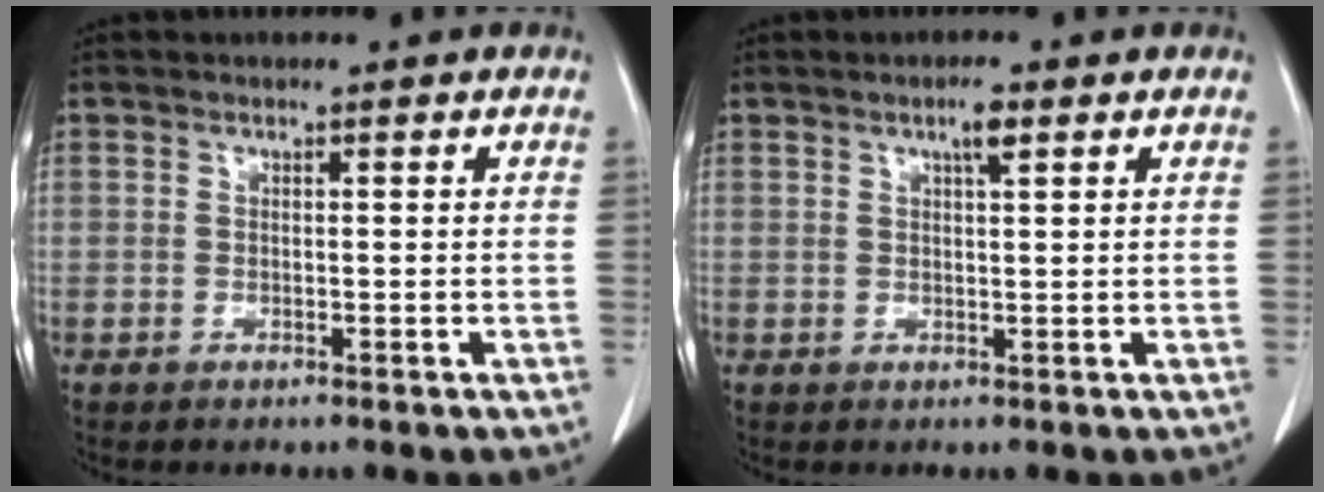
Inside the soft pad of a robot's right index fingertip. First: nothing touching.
{"total": 2.3, "force": [1.2, 0.2, 1.9], "torque": [-0.035, 0.002, 0.020]}